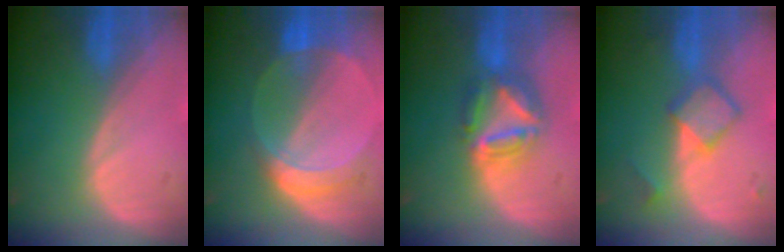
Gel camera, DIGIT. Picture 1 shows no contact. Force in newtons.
{"total": 6.1, "press": 5.6, "slide": 2.4}
{"total": 7.4, "press": 6.5, "slide": 3.6}
{"total": 4.7, "press": 4.6, "slide": 0.3}